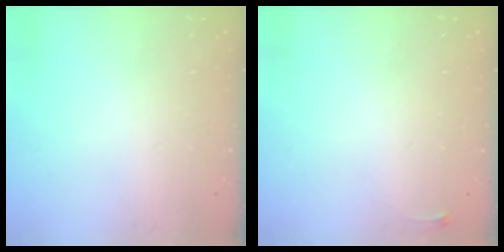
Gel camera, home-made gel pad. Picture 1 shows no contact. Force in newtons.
{"total": 2.6, "press": 2.6, "slide": 0.6}